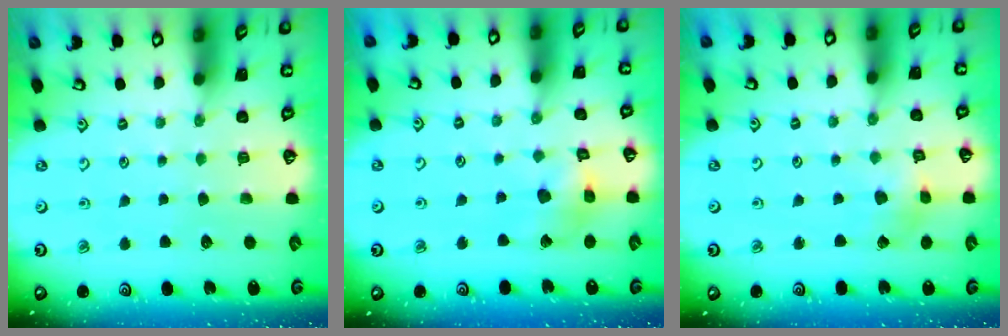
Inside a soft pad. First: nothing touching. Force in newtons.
{"total": 10.0, "press": 10.0, "slide": 1.2}
{"total": 2.5, "press": 2.5, "slide": 0.3}